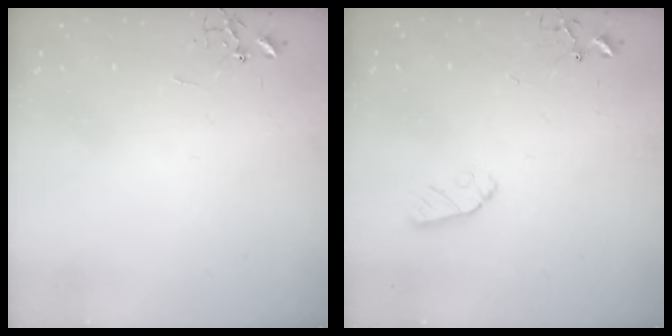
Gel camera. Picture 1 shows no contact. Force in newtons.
{"total": 5.0, "press": 5.0, "slide": 0.5}